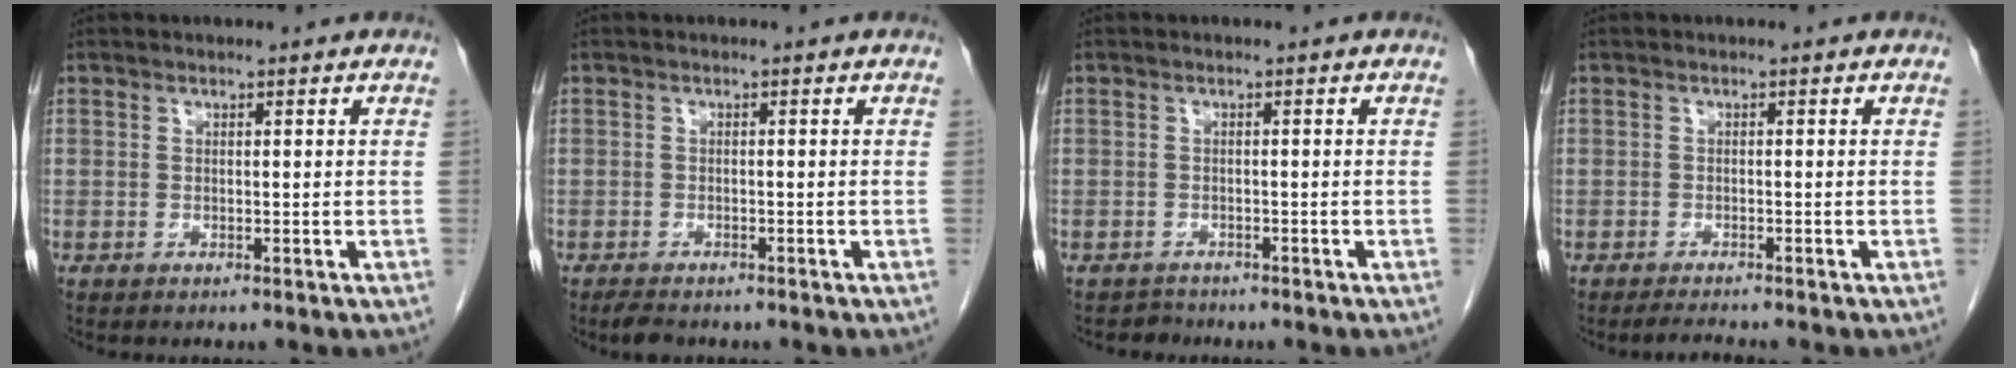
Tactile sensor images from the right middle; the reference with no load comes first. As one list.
[{"total": 2.3, "force": [-1.9, 0.8, 1.0], "torque": [-0.024, -0.005, -0.028]}, {"total": 1.4, "force": [-1.2, 0.5, -0.6], "torque": [0.009, -0.001, -0.021]}, {"total": 1.7, "force": [-1.6, -0.2, 0.5], "torque": [-0.017, -0.009, -0.026]}]